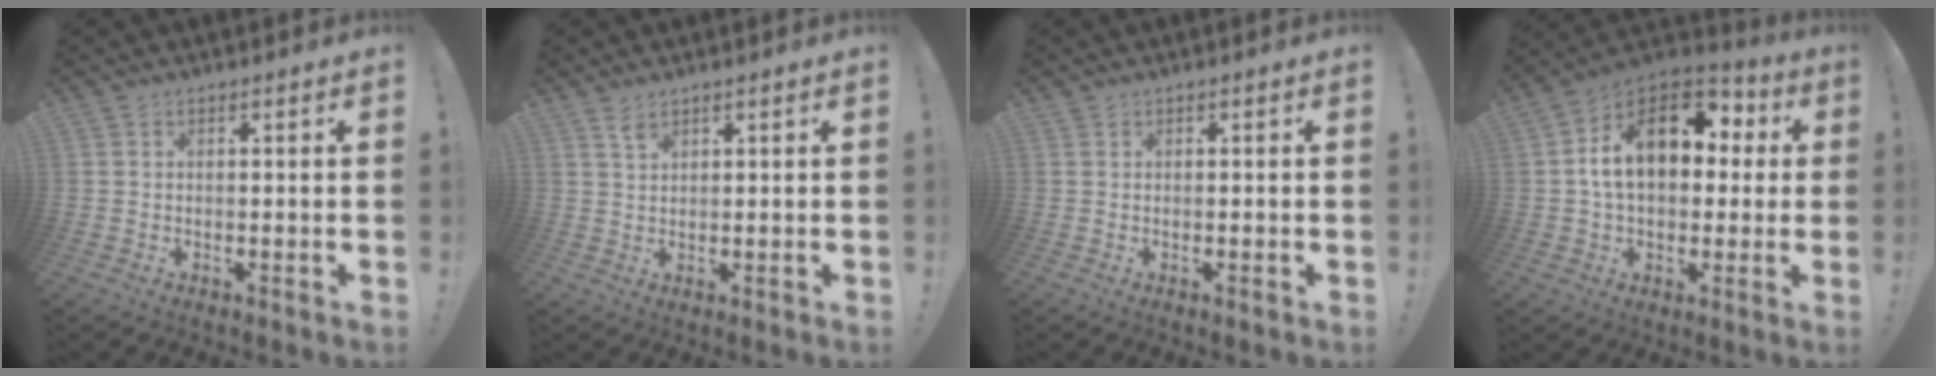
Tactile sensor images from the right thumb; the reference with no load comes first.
{"total": 2.6, "force": [2.1, 0.9, 1.3], "torque": [-0.012, -0.013, 0.035]}
{"total": 0.6, "force": [0.4, 0.4, -0.2], "torque": [0.002, 0.002, 0.008]}
{"total": 17.6, "force": [4.1, 11.5, 12.7], "torque": [-0.189, 0.002, 0.072]}